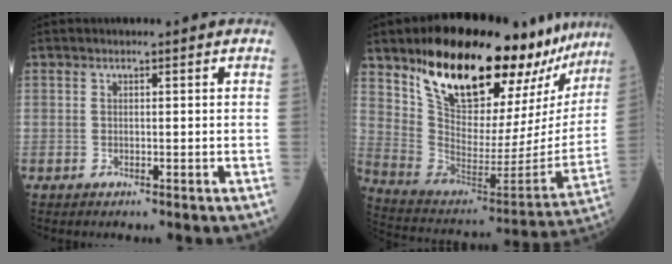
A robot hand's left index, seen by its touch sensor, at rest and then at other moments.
{"total": 28.2, "force": [22.9, 7.2, 14.7], "torque": [-0.232, -0.052, 0.333]}